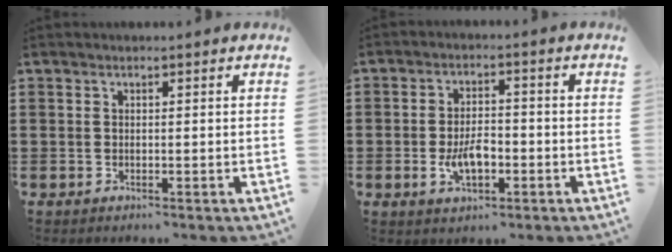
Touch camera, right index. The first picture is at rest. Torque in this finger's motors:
{"motor_torque": [1.69, 0.45, 0.25, 0.08]}